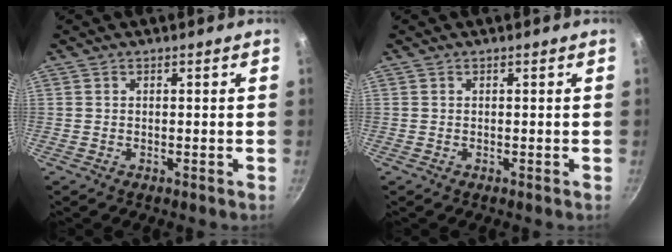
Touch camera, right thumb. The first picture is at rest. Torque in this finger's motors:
{"motor_torque": [0.20, 0.01, -0.31, 0.24, 0.09]}